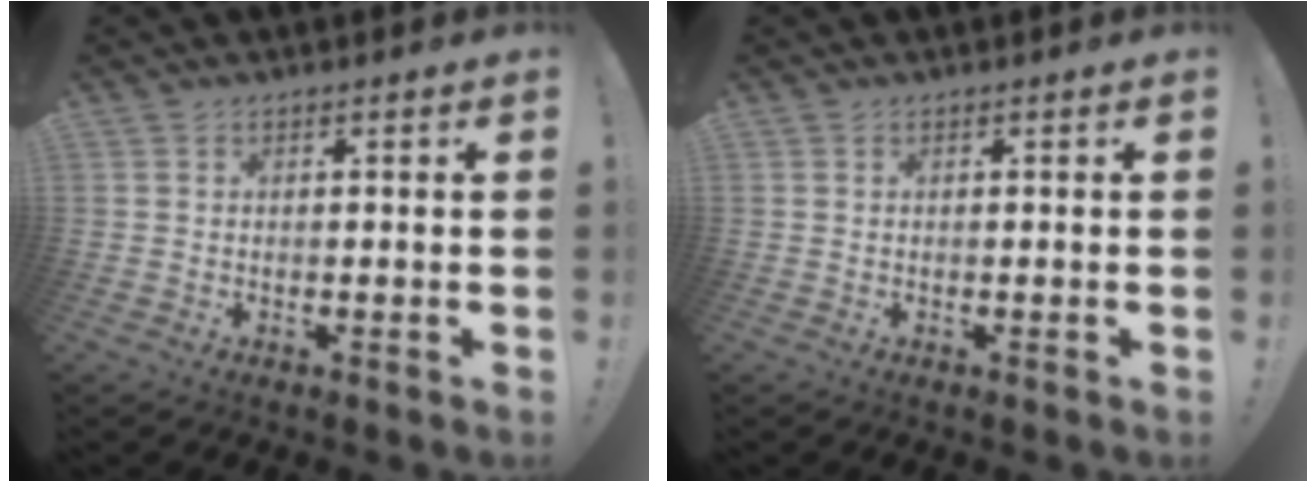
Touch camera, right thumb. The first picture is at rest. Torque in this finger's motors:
{"motor_torque": [0.00, 0.00, -0.01, 0.01, 0.03]}